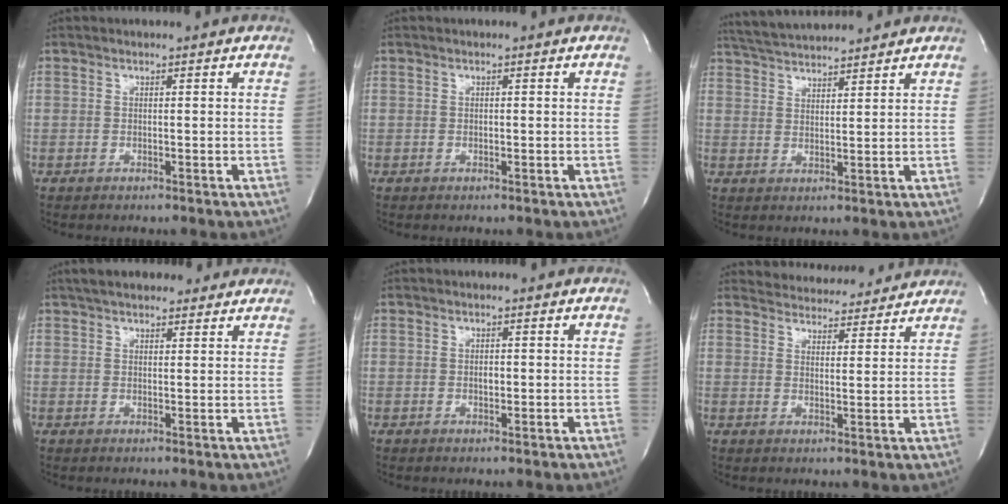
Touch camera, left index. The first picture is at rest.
{"total": 0.0}
{"total": 8.1, "force": [7.8, 0.2, 2.3], "torque": [-0.052, 0.022, 0.133]}
{"total": 9.8, "force": [8.1, 3.2, 4.5], "torque": [-0.059, 0.028, 0.115]}
{"total": 0.9, "force": [-0.1, 0.5, 0.8], "torque": [-0.013, 0.000, -0.001]}
{"total": 9.7, "force": [9.4, 2.0, 1.1], "torque": [-0.009, 0.007, 0.116]}